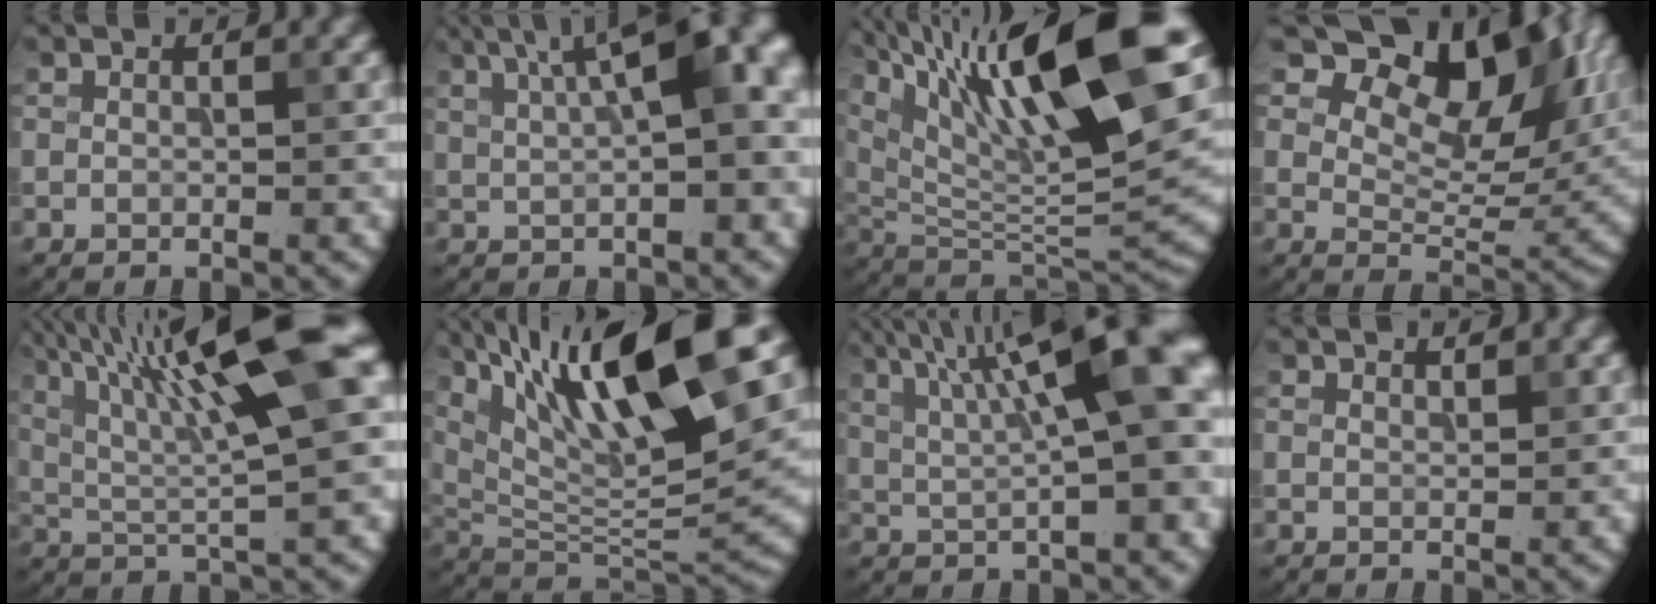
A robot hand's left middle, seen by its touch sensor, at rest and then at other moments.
{"total": 9.1, "force": [2.9, 3.2, 8.0], "torque": [-0.075, 0.030, 0.036]}
{"total": 16.9, "force": [8.2, 5.0, 13.9], "torque": [-0.247, 0.022, 0.150]}
{"total": 12.1, "force": [6.6, 6.2, 8.0], "torque": [-0.119, 0.008, 0.115]}
{"total": 14.3, "force": [5.5, 3.0, 12.9], "torque": [-0.207, 0.022, 0.094]}
{"total": 15.4, "force": [7.7, 3.9, 12.7], "torque": [-0.230, 0.016, 0.142]}
{"total": 11.6, "force": [3.6, 2.6, 10.7], "torque": [-0.150, 0.016, 0.057]}
{"total": 0.9, "force": [0.9, 0.2, 0.1], "torque": [-0.002, 0.000, 0.017]}